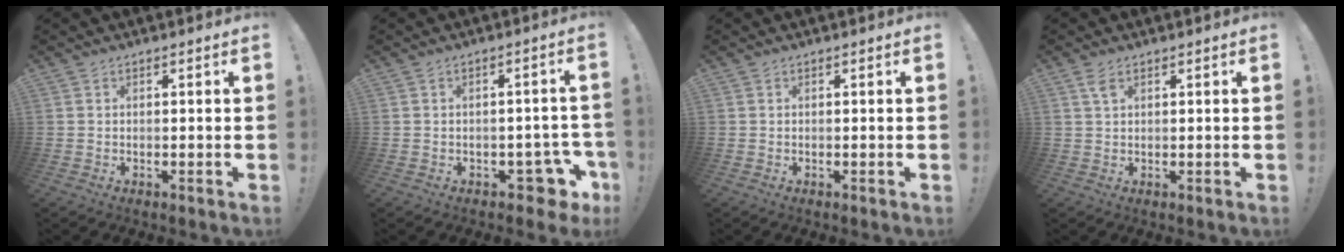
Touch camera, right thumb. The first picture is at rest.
{"total": 7.5, "force": [-3.8, 4.3, 4.9], "torque": [-0.057, 0.032, -0.056]}
{"total": 0.0}
{"total": 2.7, "force": [1.4, 1.1, 2.1], "torque": [-0.037, -0.003, 0.023]}